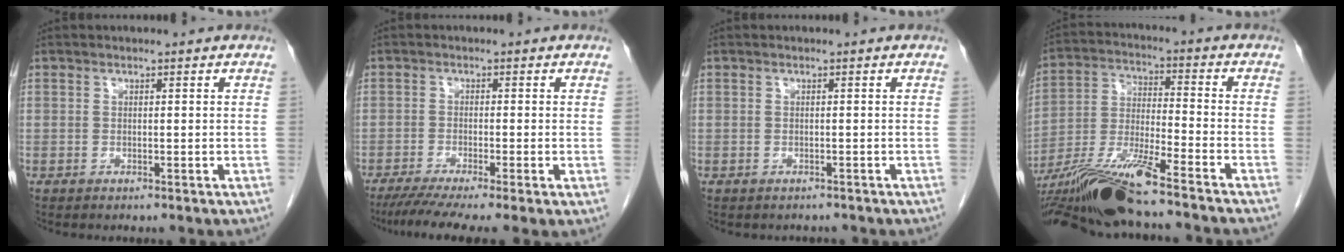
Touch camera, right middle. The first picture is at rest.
{"total": 8.4, "force": [-5.9, 0.3, 6.0], "torque": [-0.094, -0.024, -0.097]}
{"total": 1.3, "force": [-1.2, 0.5, 0.1], "torque": [-0.012, -0.003, -0.015]}
{"total": 15.4, "force": [-12.4, -0.7, 9.0], "torque": [-0.185, -0.023, -0.228]}